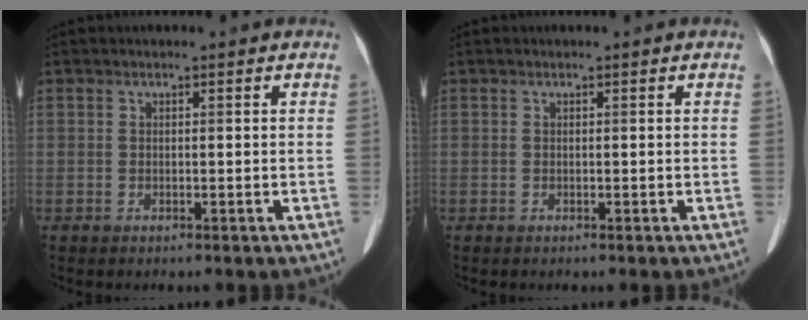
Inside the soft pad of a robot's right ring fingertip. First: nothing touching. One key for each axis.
{"total": 0.0}